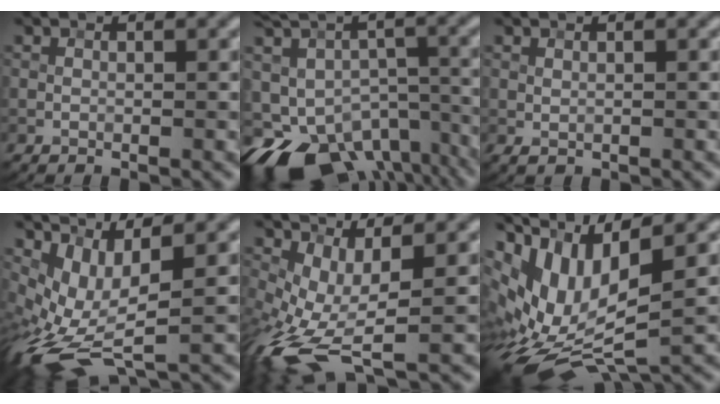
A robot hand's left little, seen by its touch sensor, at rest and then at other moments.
{"total": 13.5, "force": [-8.8, 7.4, 7.1], "torque": [-0.140, -0.025, -0.112]}
{"total": 0.0}
{"total": 6.4, "force": [-0.7, 3.2, 5.6], "torque": [-0.133, -0.013, -0.009]}
{"total": 7.0, "force": [-2.2, 3.3, 5.9], "torque": [-0.147, -0.014, -0.041]}
{"total": 11.6, "force": [2.3, 5.8, 9.8], "torque": [-0.212, -0.005, 0.051]}